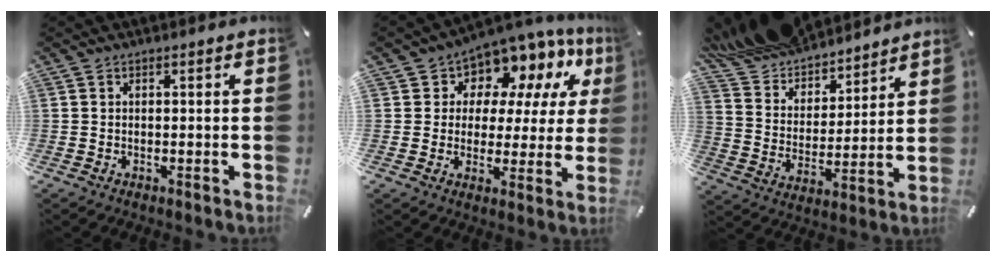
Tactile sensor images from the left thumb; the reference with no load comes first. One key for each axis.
{"total": 9.3, "fx": 6.7, "fy": 5.9, "fz": 2.4, "tx": -0.047, "ty": -0.068, "tz": 0.120}
{"total": 13.9, "fx": 12.6, "fy": 5.5, "fz": 2.1, "tx": -0.089, "ty": -0.102, "tz": 0.238}